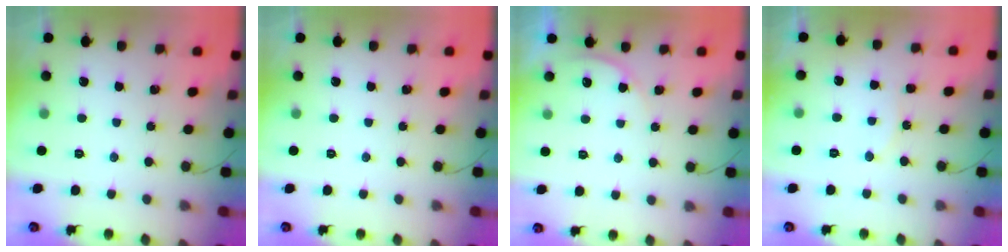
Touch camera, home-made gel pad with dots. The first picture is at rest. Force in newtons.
{"total": 0.0}
{"total": 3.9, "press": 3.5, "slide": 1.8}
{"total": 6.0, "press": 5.7, "slide": 1.9}